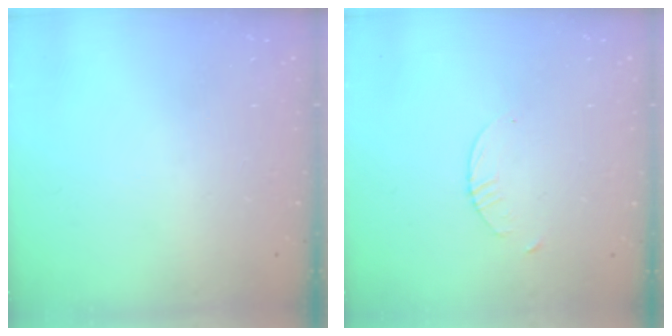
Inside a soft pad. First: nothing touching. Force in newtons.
{"total": 1.5, "press": 1.5, "slide": 0.2}